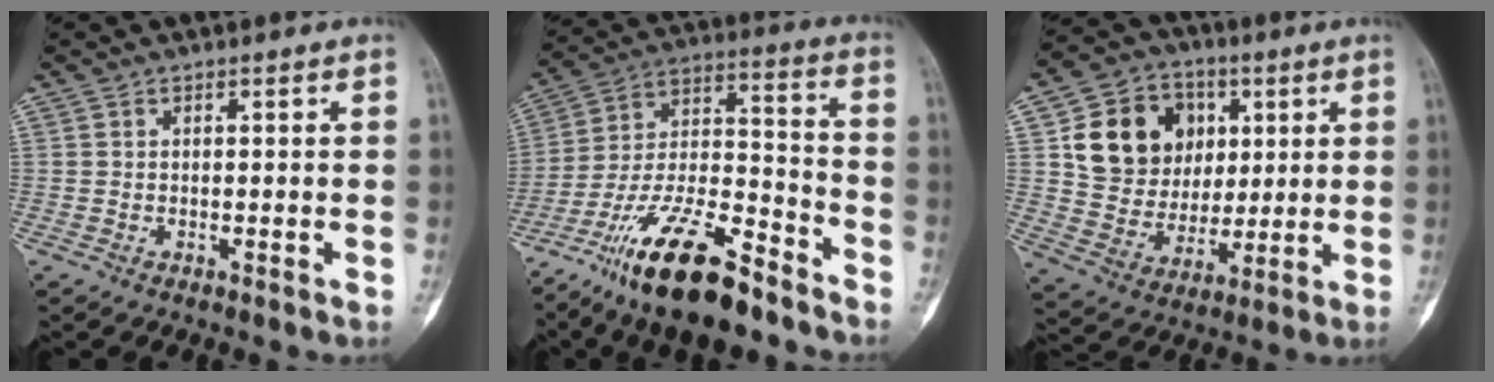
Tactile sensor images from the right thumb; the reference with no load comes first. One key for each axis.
{"total": 20.2, "fx": -14.2, "fy": 6.1, "fz": 13.1, "tx": -0.254, "ty": 0.076, "tz": -0.252}
{"total": 16.5, "fx": 4.8, "fy": 13.7, "fz": 8.0, "tx": -0.099, "ty": -0.004, "tz": 0.091}